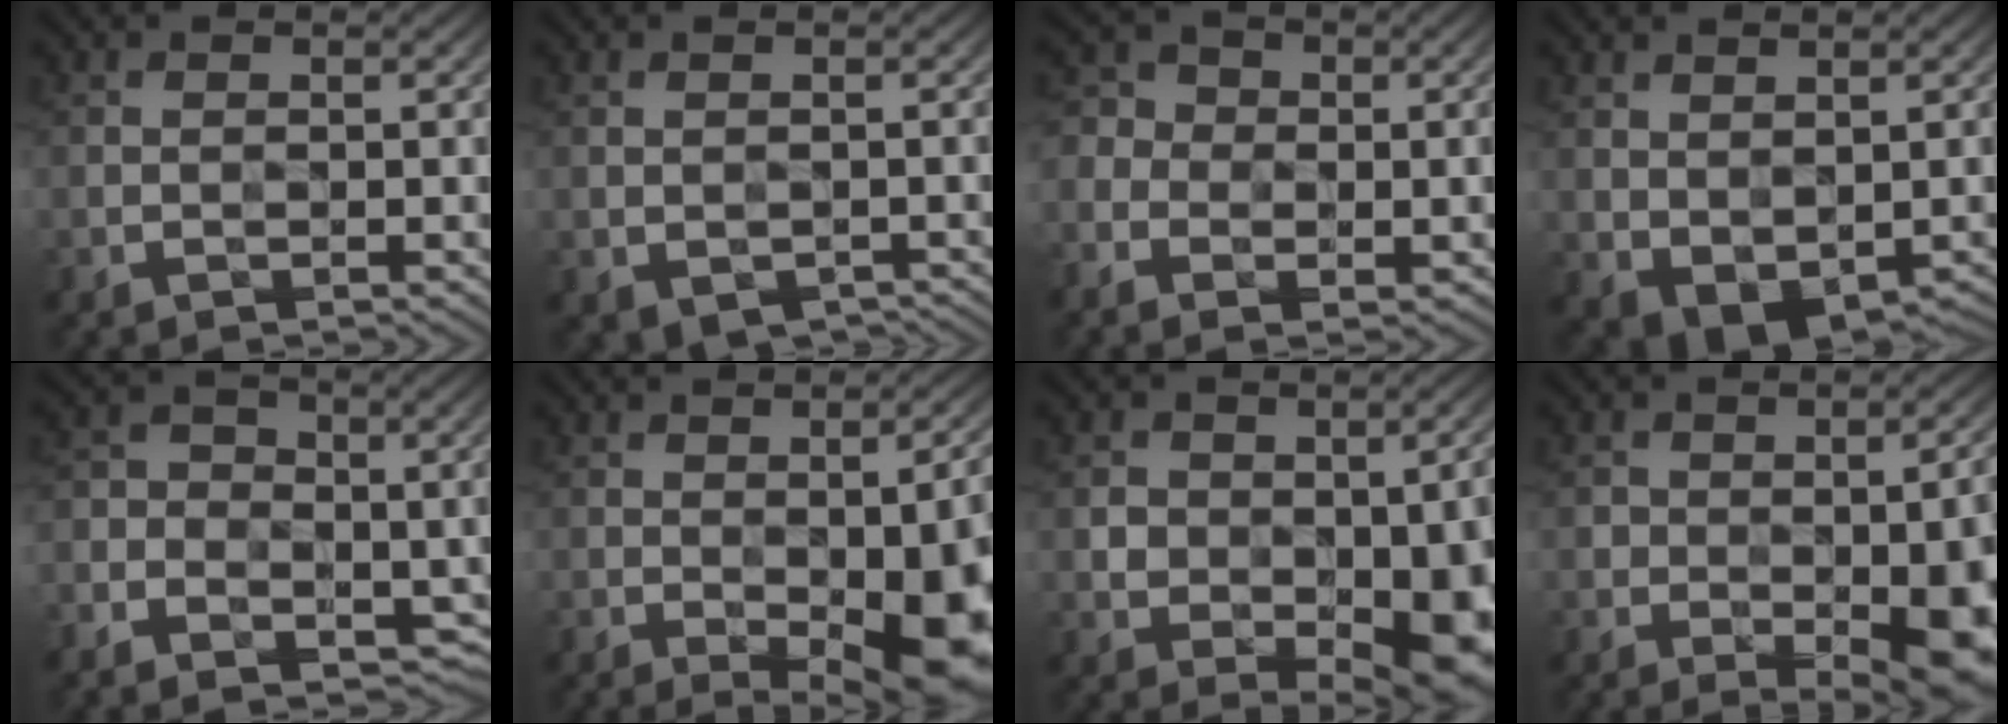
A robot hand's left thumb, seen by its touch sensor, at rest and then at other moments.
{"total": 2.5, "force": [-1.3, 1.6, 1.4], "torque": [-0.025, -0.013, -0.013]}
{"total": 6.4, "force": [-2.4, 5.5, 2.4], "torque": [-0.062, -0.004, -0.060]}
{"total": 4.7, "force": [-0.1, 3.3, 3.4], "torque": [-0.071, -0.021, 0.012]}
{"total": 8.8, "force": [-4.6, 6.3, 4.0], "torque": [-0.089, -0.018, -0.086]}
{"total": 15.0, "force": [-4.8, 5.9, 13.0], "torque": [-0.164, -0.020, -0.051]}
{"total": 12.7, "force": [-2.7, 8.2, 9.3], "torque": [-0.128, -0.041, -0.018]}
{"total": 14.6, "force": [-5.2, 7.5, 11.3], "torque": [-0.134, -0.025, -0.057]}